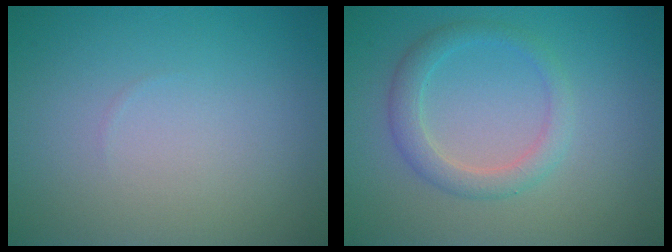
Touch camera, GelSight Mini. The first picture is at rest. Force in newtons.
{"total": 2.6, "press": 2.6, "slide": 0.2}